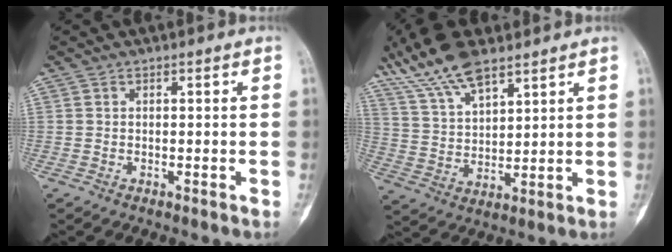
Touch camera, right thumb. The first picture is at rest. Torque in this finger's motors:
{"motor_torque": [0.05, 1.80, 1.10, 0.93, 0.13]}